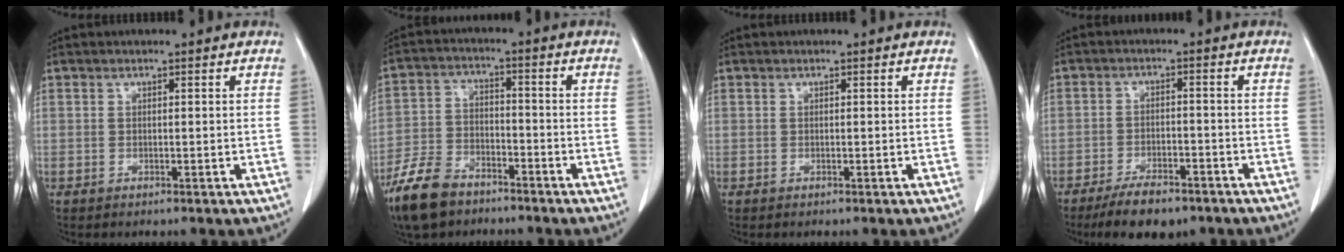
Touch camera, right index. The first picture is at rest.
{"total": 9.6, "force": [-7.1, 4.7, 4.5], "torque": [-0.106, -0.011, -0.136]}
{"total": 0.0}
{"total": 7.3, "force": [-5.6, 2.7, 3.8], "torque": [-0.063, -0.004, -0.091]}